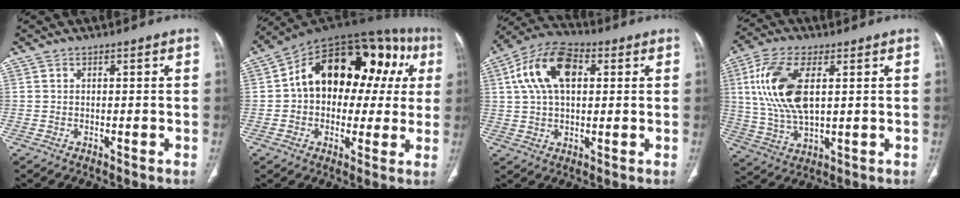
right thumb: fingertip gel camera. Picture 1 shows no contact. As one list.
[{"total": 24.2, "force": [4.6, 15.3, 18.1], "torque": [-0.218, 0.054, 0.062]}, {"total": 13.7, "force": [3.6, 7.9, 10.6], "torque": [-0.194, 0.020, 0.060]}, {"total": 14.8, "force": [3.3, 7.1, 12.5], "torque": [-0.266, -0.006, 0.069]}]